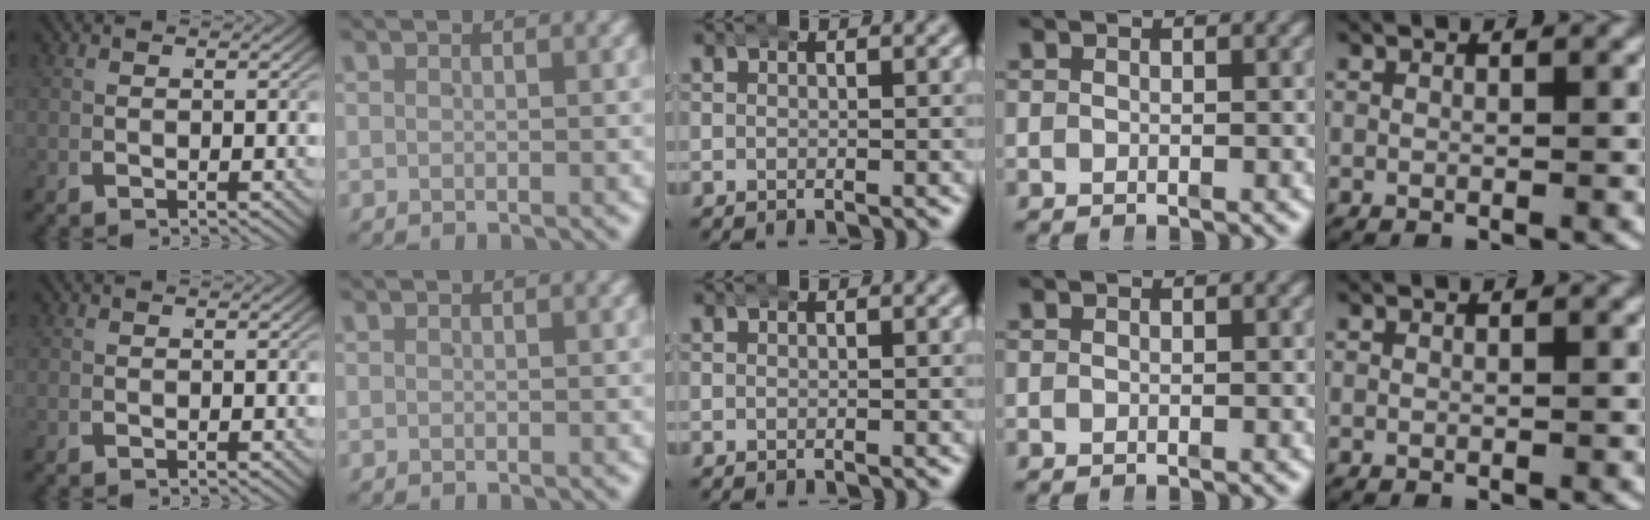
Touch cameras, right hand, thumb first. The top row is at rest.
{}